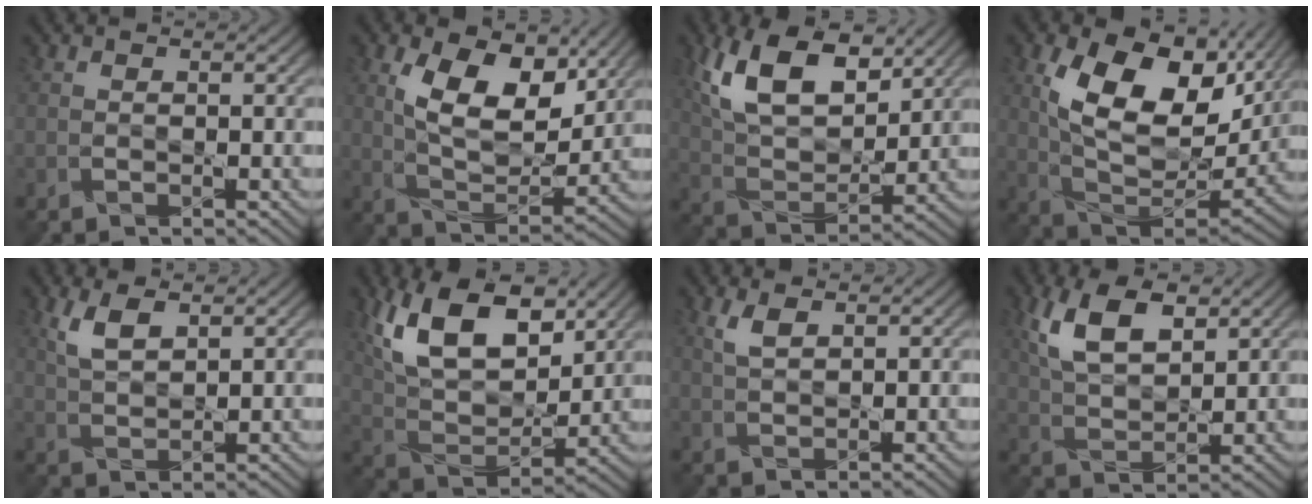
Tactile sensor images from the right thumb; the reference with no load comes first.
{"total": 10.8, "force": [4.6, 5.6, 8.0], "torque": [-0.152, -0.006, 0.082]}
{"total": 12.7, "force": [7.0, 6.1, 8.7], "torque": [-0.180, 0.011, 0.122]}
{"total": 15.0, "force": [5.2, 8.7, 11.1], "torque": [-0.209, -0.008, 0.101]}
{"total": 4.2, "force": [2.5, 1.6, 3.0], "torque": [-0.077, 0.003, 0.051]}
{"total": 14.1, "force": [7.8, 6.9, 9.5], "torque": [-0.191, 0.007, 0.125]}
{"total": 2.7, "force": [1.7, 0.9, 1.9], "torque": [-0.052, 0.005, 0.035]}
{"total": 8.3, "force": [4.2, 4.0, 6.0], "torque": [-0.140, 0.008, 0.081]}